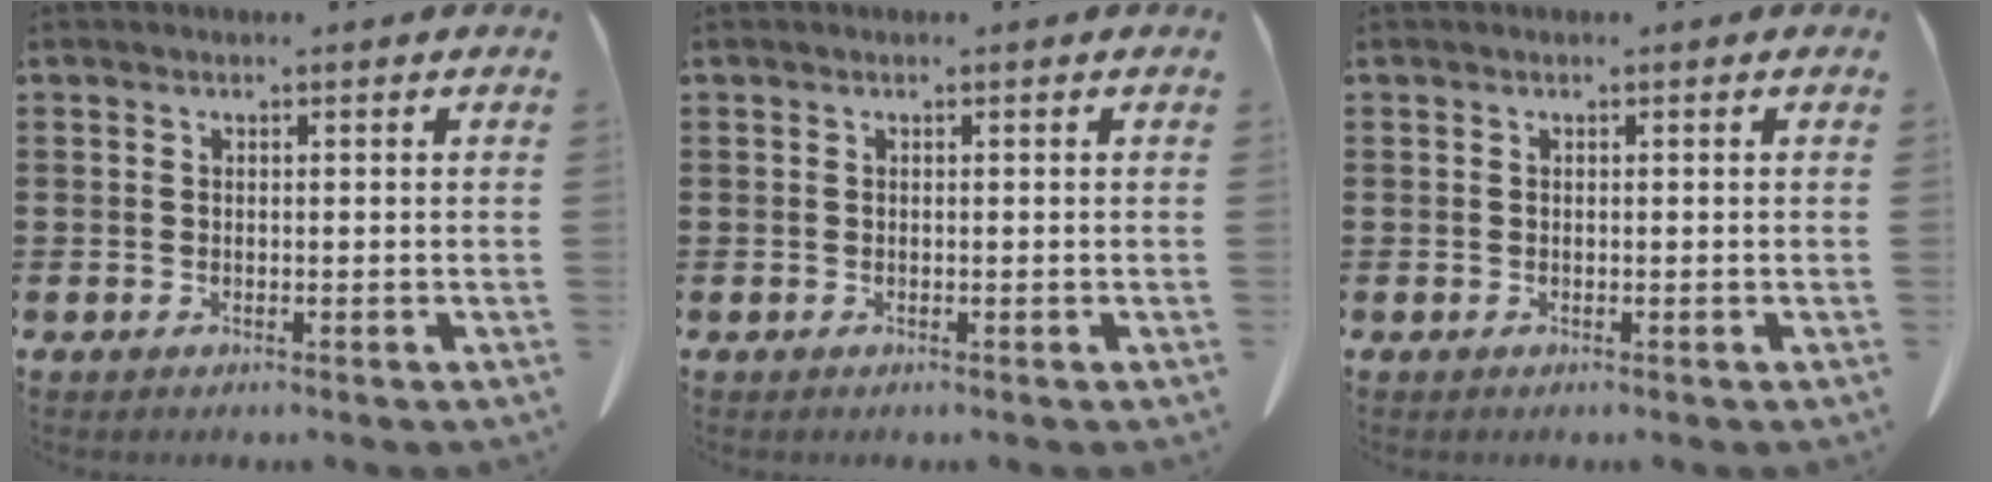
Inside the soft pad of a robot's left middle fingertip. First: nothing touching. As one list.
[{"total": 0.0}, {"total": 0.0}]